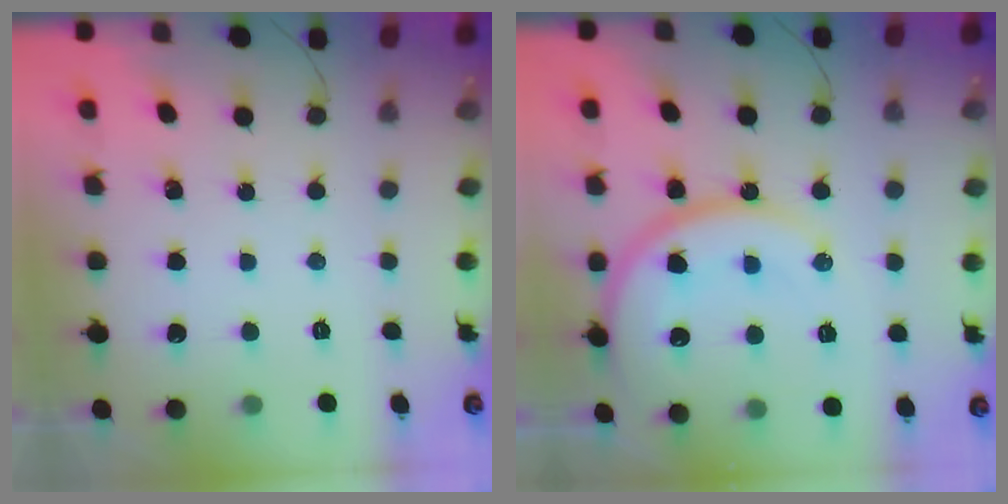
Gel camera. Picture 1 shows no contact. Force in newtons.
{"total": 18.2, "press": 18.0, "slide": 2.0}